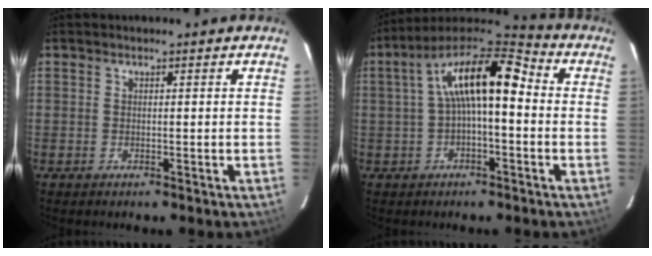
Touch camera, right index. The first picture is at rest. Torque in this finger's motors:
{"motor_torque": [1.00, -0.43, 0.98, 0.21]}